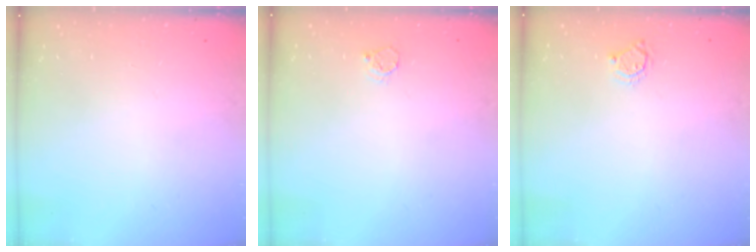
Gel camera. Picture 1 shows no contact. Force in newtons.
{"total": 3.3, "press": 3.2, "slide": 0.4}
{"total": 3.6, "press": 3.5, "slide": 0.4}